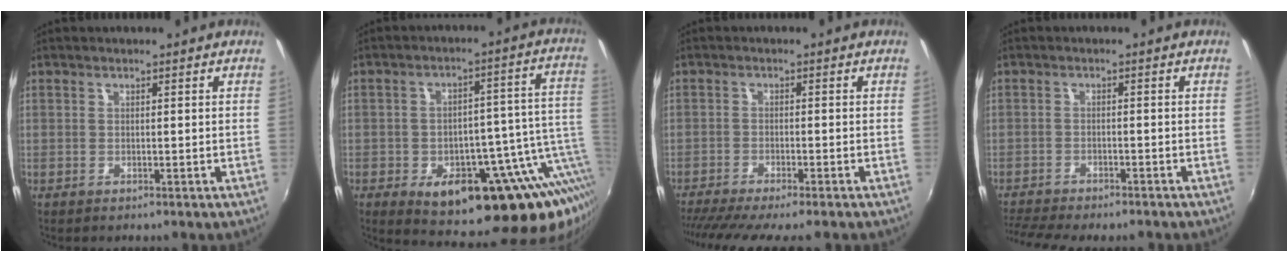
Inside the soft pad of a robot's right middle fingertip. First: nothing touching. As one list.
[{"total": 22.0, "force": [-7.4, 10.5, 17.9], "torque": [-0.236, -0.011, -0.082]}, {"total": 8.6, "force": [-7.4, -0.2, 4.3], "torque": [-0.097, -0.032, -0.120]}, {"total": 8.6, "force": [-7.8, 1.3, 3.4], "torque": [-0.093, -0.028, -0.126]}]